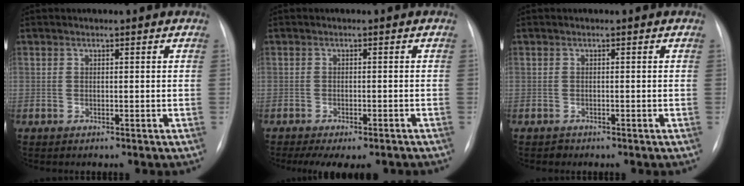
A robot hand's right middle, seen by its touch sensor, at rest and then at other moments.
{"total": 8.6, "force": [-6.8, 2.9, 4.4], "torque": [-0.059, 0.000, -0.090]}
{"total": 0.8, "force": [-0.6, 0.5, -0.2], "torque": [0.001, 0.002, -0.011]}